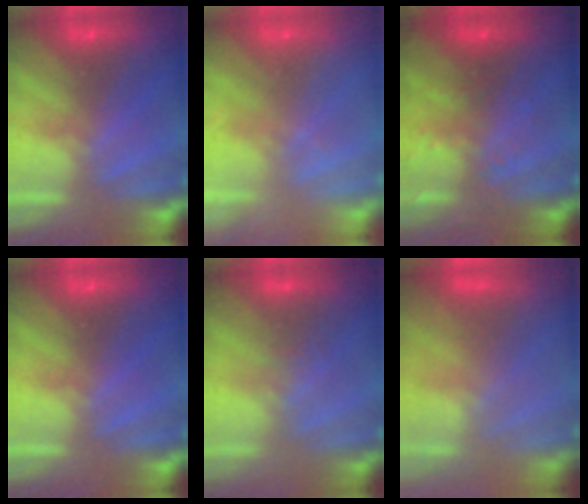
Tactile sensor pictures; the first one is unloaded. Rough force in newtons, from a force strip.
{"total": 2.2}
{"total": 2.9}
{"total": 0.0}
{"total": 1.1}
{"total": 3.7}